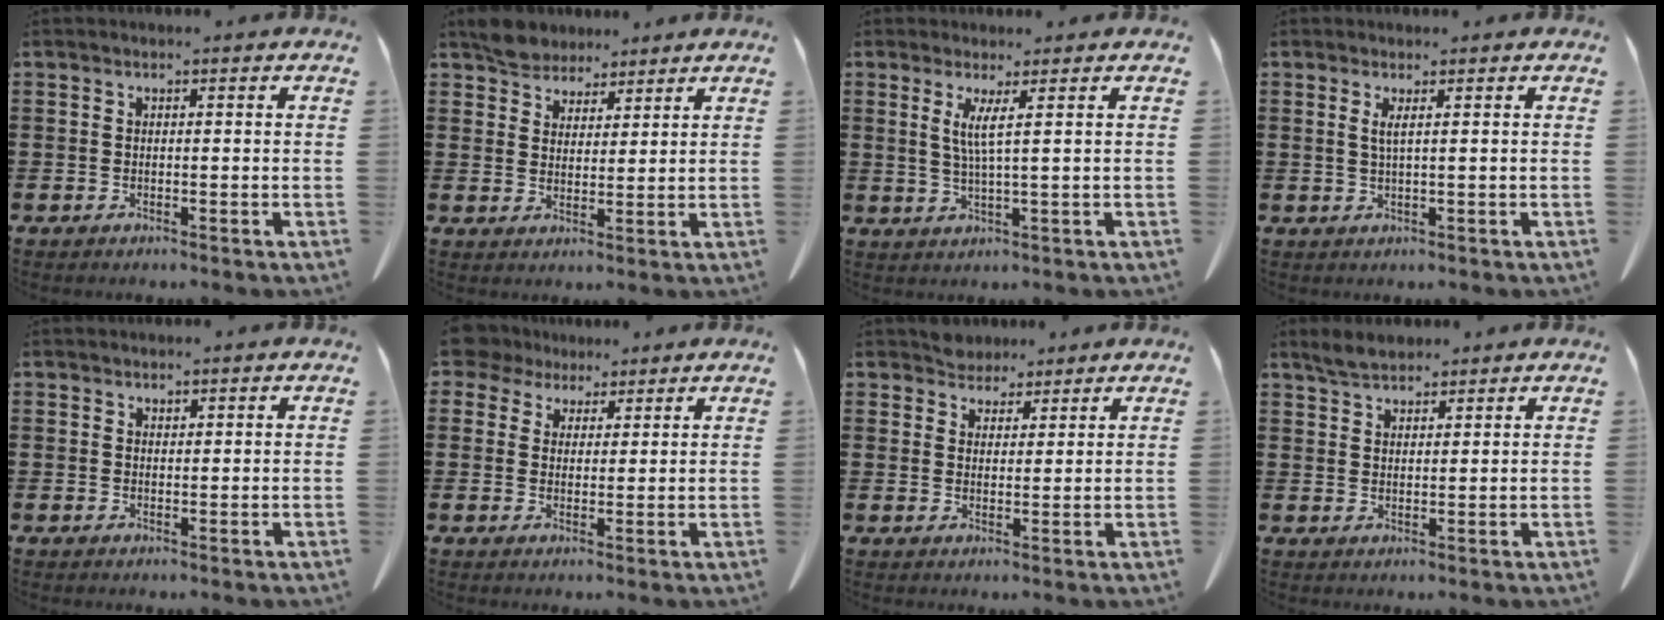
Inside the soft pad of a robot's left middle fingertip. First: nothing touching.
{"total": 4.8, "force": [4.2, 2.3, 0.5], "torque": [-0.029, 0.001, 0.080]}
{"total": 3.3, "force": [1.3, -0.6, 2.9], "torque": [-0.064, -0.008, 0.021]}
{"total": 1.5, "force": [0.7, -0.2, 1.3], "torque": [-0.029, -0.003, 0.012]}
{"total": 0.9, "force": [0.8, 0.4, 0.0], "torque": [-0.003, 0.000, 0.017]}
{"total": 4.9, "force": [3.7, 3.0, 1.2], "torque": [-0.035, 0.005, 0.069]}
{"total": 3.4, "force": [3.2, 1.2, -0.2], "torque": [-0.008, -0.002, 0.063]}
{"total": 3.1, "force": [2.8, 1.0, 0.9], "torque": [-0.024, 0.004, 0.053]}